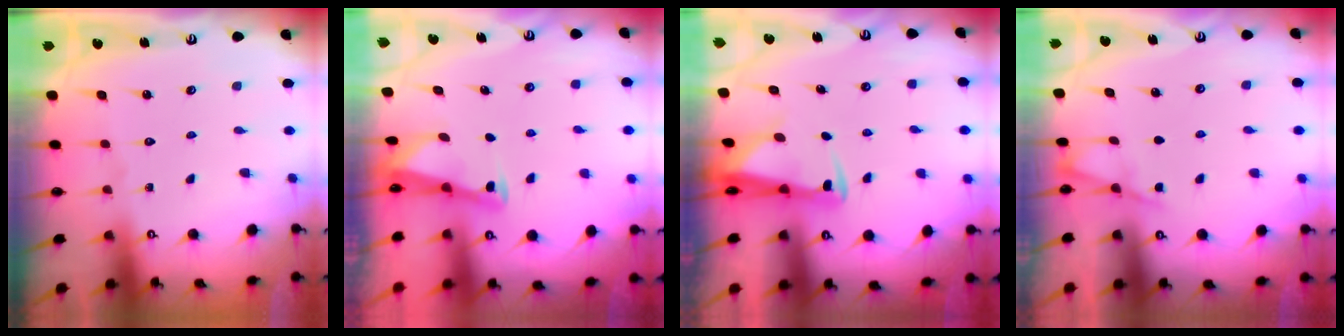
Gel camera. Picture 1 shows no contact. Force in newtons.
{"total": 2.6, "press": 2.6, "slide": 0.1}
{"total": 3.0, "press": 2.9, "slide": 0.9}
{"total": 2.2, "press": 2.1, "slide": 0.4}